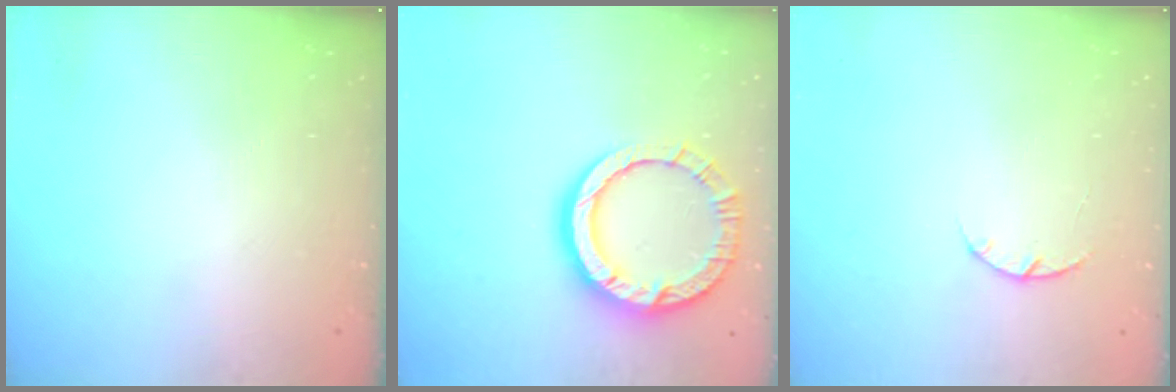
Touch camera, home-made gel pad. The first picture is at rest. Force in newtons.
{"total": 15.0, "press": 14.9, "slide": 1.9}
{"total": 2.9, "press": 2.9, "slide": 0.5}